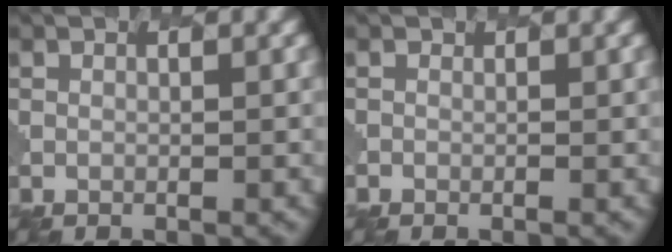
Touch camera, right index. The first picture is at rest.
{"total": 1.3, "force": [-0.9, 0.9, -0.3], "torque": [0.004, -0.002, -0.010]}